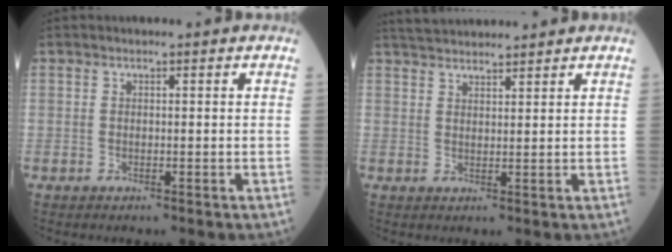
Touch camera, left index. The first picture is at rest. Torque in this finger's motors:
{"motor_torque": [0.26, -0.30, 0.01, 0.01]}